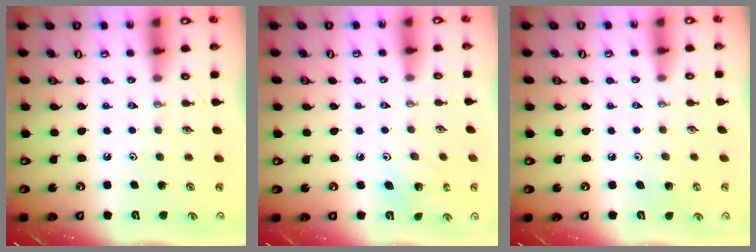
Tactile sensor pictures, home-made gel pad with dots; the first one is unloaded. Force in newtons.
{"total": 2.8, "press": 2.8, "slide": 0.2}
{"total": 3.4, "press": 3.4, "slide": 0.3}